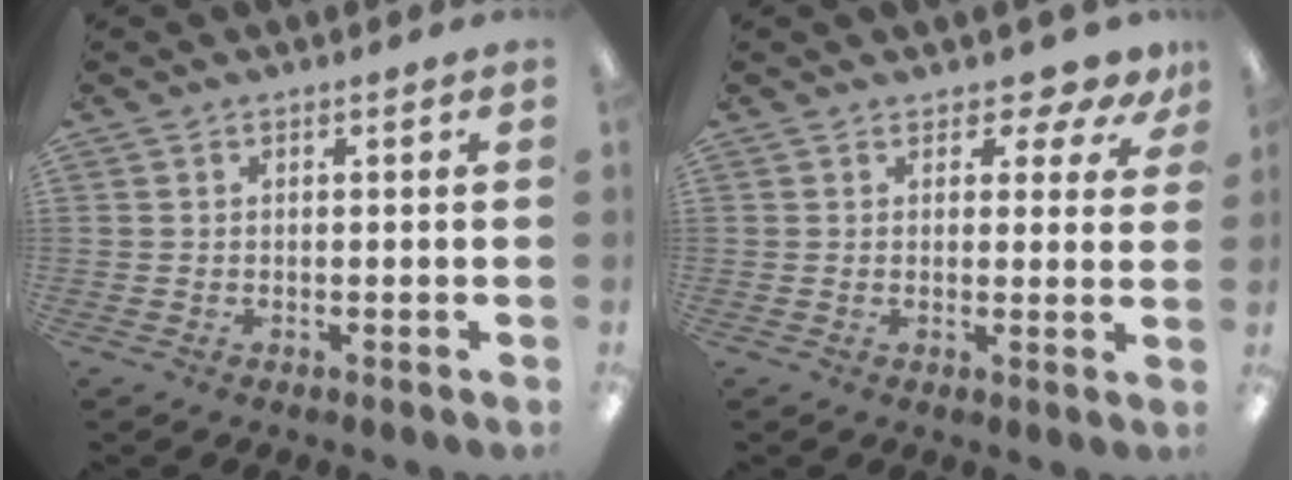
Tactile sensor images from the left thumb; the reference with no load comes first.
{"total": 4.4, "force": [3.3, 2.4, 1.8], "torque": [-0.021, -0.018, 0.056]}